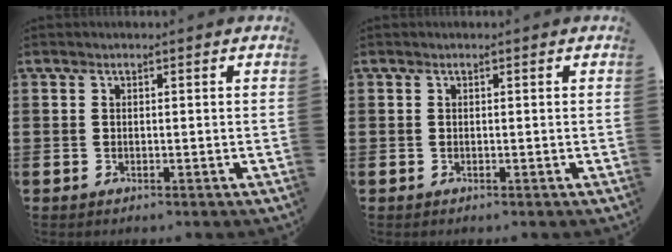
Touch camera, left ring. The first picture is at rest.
{"total": 0.0}